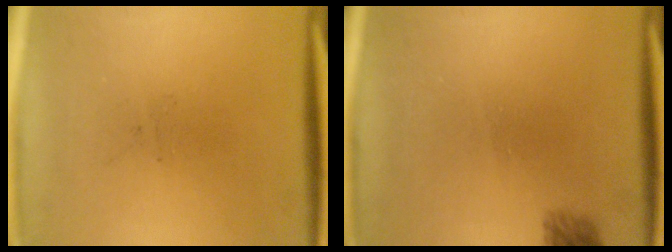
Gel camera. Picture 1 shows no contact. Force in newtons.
{"total": 1.6}